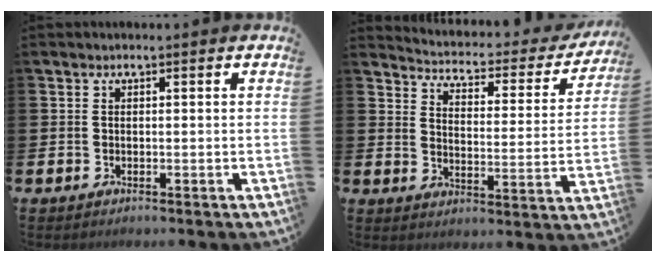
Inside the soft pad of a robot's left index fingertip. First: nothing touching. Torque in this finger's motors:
{"motor_torque": [0.96, -1.18, 0.16, -0.01]}